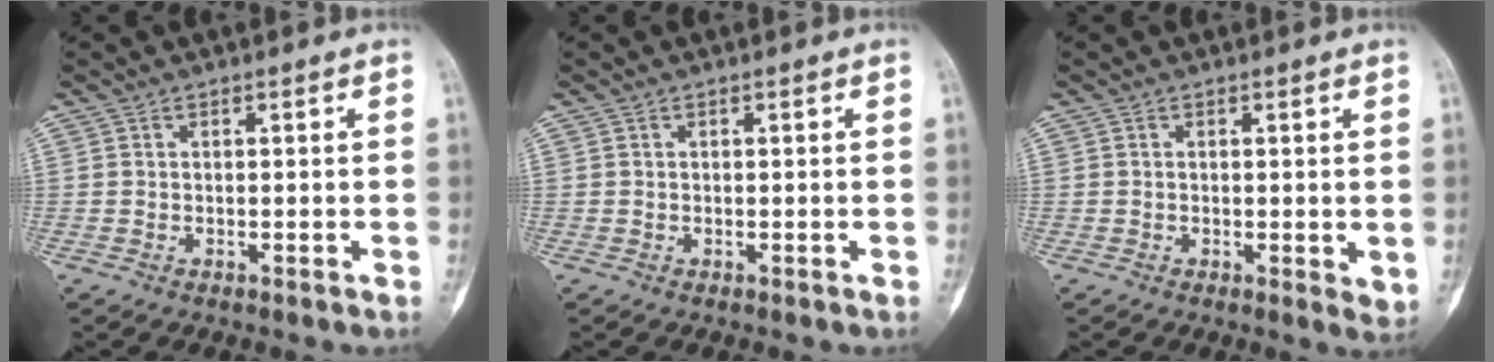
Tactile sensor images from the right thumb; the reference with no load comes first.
{"total": 0.0}
{"total": 2.6, "force": [0.0, 0.8, 2.5], "torque": [-0.031, -0.010, -0.001]}